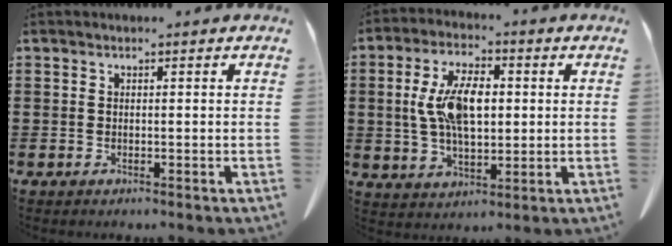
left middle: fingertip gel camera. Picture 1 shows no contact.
{"total": 9.9, "force": [1.2, 4.8, 8.6], "torque": [-0.186, 0.011, 0.016]}